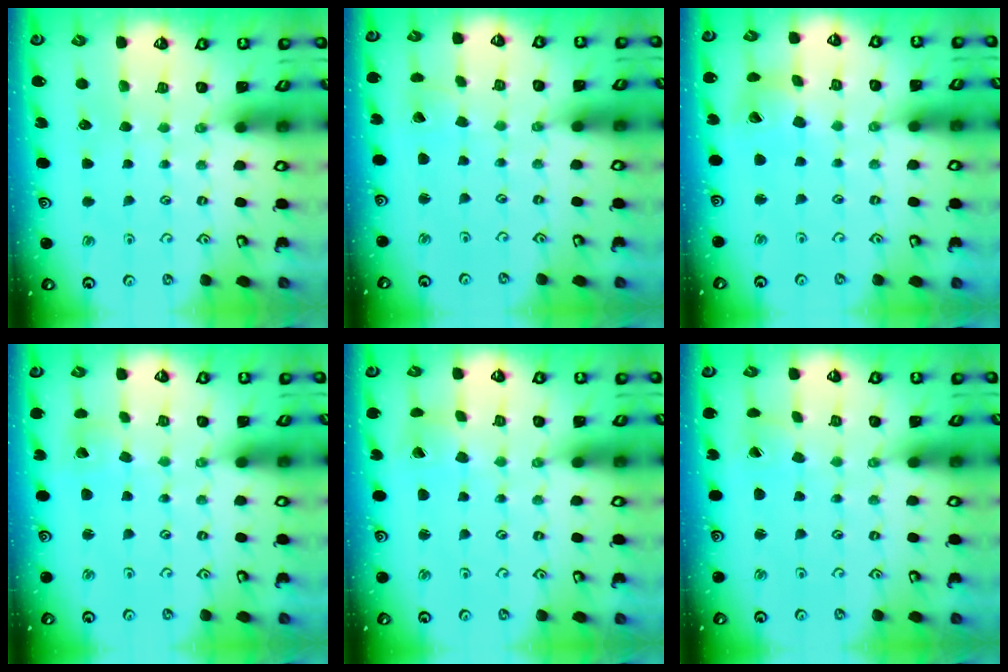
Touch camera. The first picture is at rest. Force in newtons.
{"total": 1.9, "press": 1.9, "slide": 0.1}
{"total": 6.7, "press": 6.6, "slide": 0.9}
{"total": 1.9, "press": 1.9, "slide": 0.2}
{"total": 2.0, "press": 2.0, "slide": 0.3}
{"total": 0.5, "press": 0.5, "slide": 0.1}